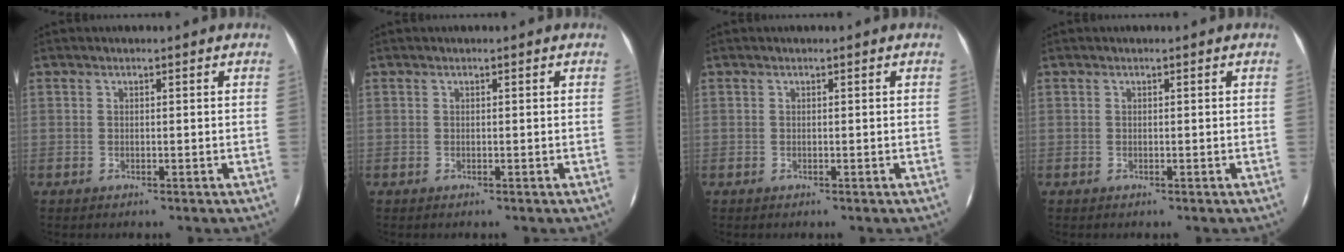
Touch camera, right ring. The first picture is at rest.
{"total": 0.0}
{"total": 0.0}
{"total": 0.0}